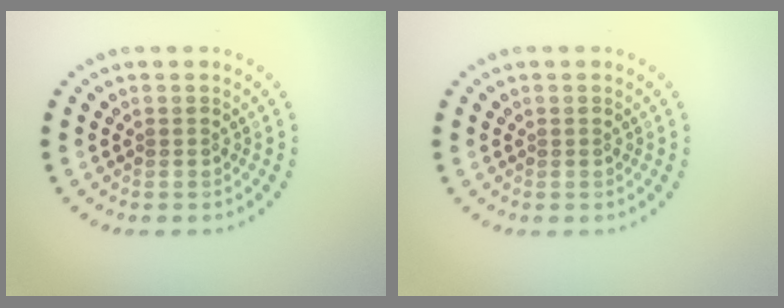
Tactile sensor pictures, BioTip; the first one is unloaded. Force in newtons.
{"total": 0.0}